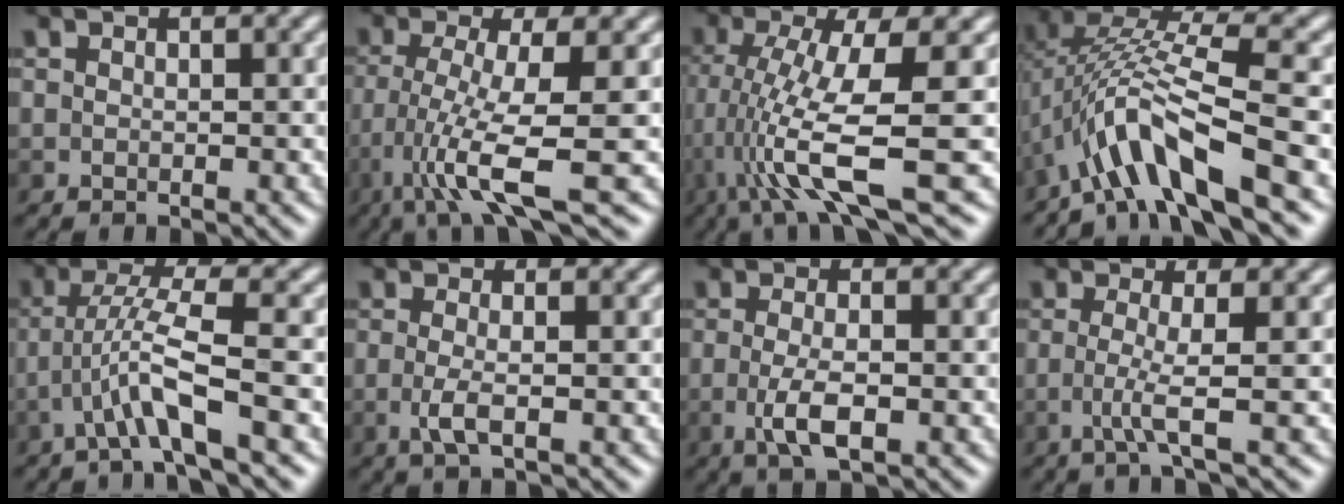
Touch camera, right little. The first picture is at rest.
{"total": 6.8, "force": [-2.7, 0.5, 6.2], "torque": [-0.124, -0.004, -0.052]}
{"total": 8.4, "force": [-2.4, 1.1, 7.9], "torque": [-0.167, -0.003, -0.042]}
{"total": 7.5, "force": [-3.8, 1.3, 6.4], "torque": [-0.122, 0.014, -0.073]}
{"total": 4.0, "force": [-2.2, -0.4, 3.4], "torque": [-0.069, 0.016, -0.045]}
{"total": 1.9, "force": [-0.6, 0.4, 1.8], "torque": [-0.044, -0.001, -0.012]}
{"total": 3.3, "force": [-1.1, 1.0, 2.9], "torque": [-0.069, -0.004, -0.021]}
{"total": 2.5, "force": [-0.9, -0.4, 2.3], "torque": [-0.057, 0.001, -0.019]}